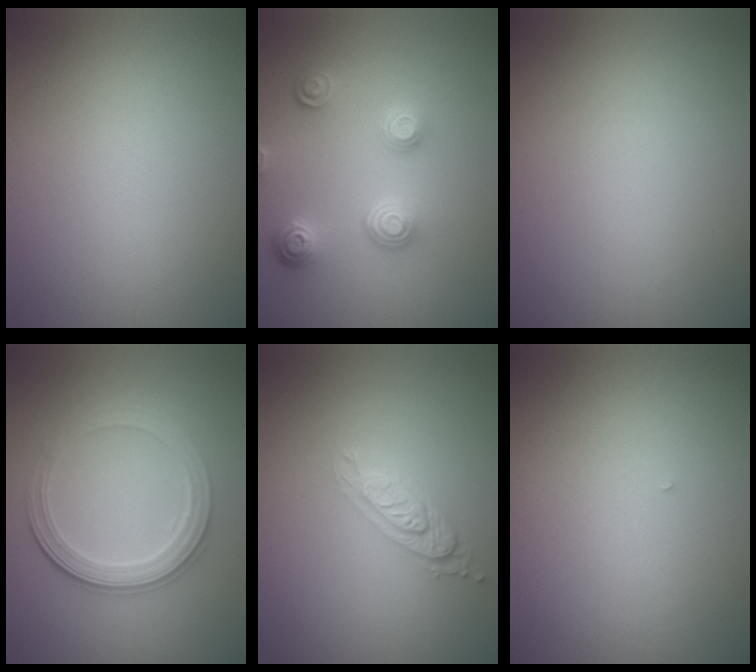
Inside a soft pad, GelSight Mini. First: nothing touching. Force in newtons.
{"total": 3.9, "press": 3.3, "slide": 2.2}
{"total": 0.0}
{"total": 3.9, "press": 3.4, "slide": 2.0}
{"total": 2.1, "press": 2.1, "slide": 0.4}
{"total": 0.0}